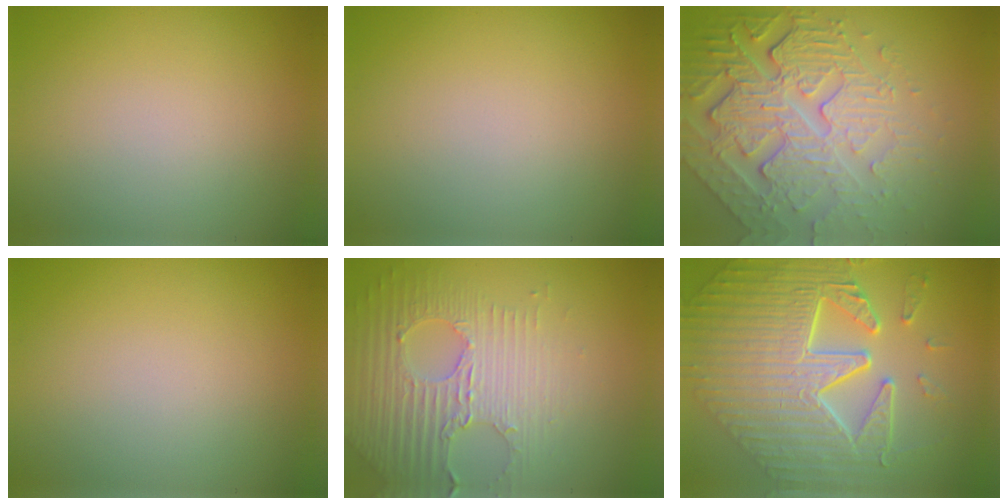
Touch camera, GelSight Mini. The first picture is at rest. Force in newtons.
{"total": 0.0}
{"total": 8.0, "press": 5.7, "slide": 5.7}
{"total": 0.0}
{"total": 4.3, "press": 4.0, "slide": 1.5}
{"total": 10.4, "press": 7.3, "slide": 7.4}